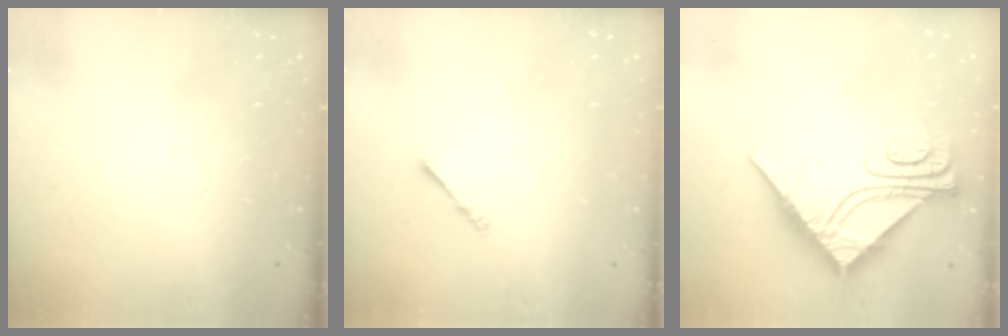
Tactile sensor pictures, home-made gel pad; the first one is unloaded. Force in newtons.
{"total": 2.0, "press": 1.9, "slide": 0.4}
{"total": 14.7, "press": 14.7, "slide": 1.2}